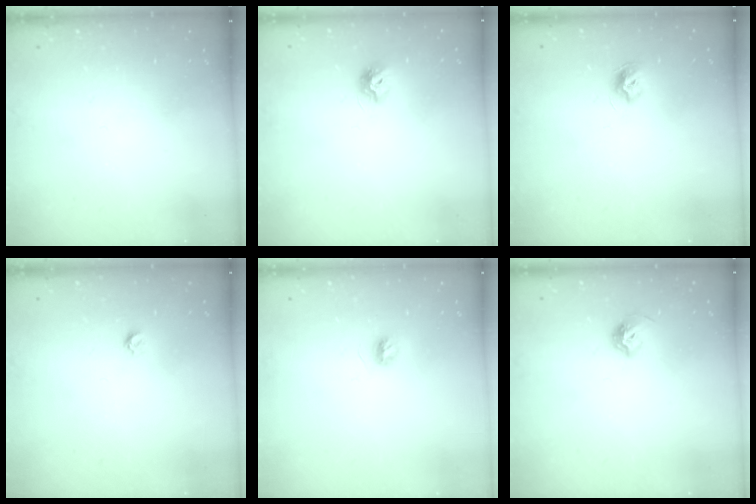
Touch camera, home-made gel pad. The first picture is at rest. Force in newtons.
{"total": 7.4, "press": 7.4, "slide": 0.2}
{"total": 7.1, "press": 7.1, "slide": 0.5}
{"total": 3.6, "press": 3.6, "slide": 0.3}
{"total": 5.0, "press": 5.0, "slide": 0.6}
{"total": 7.0, "press": 6.9, "slide": 0.8}